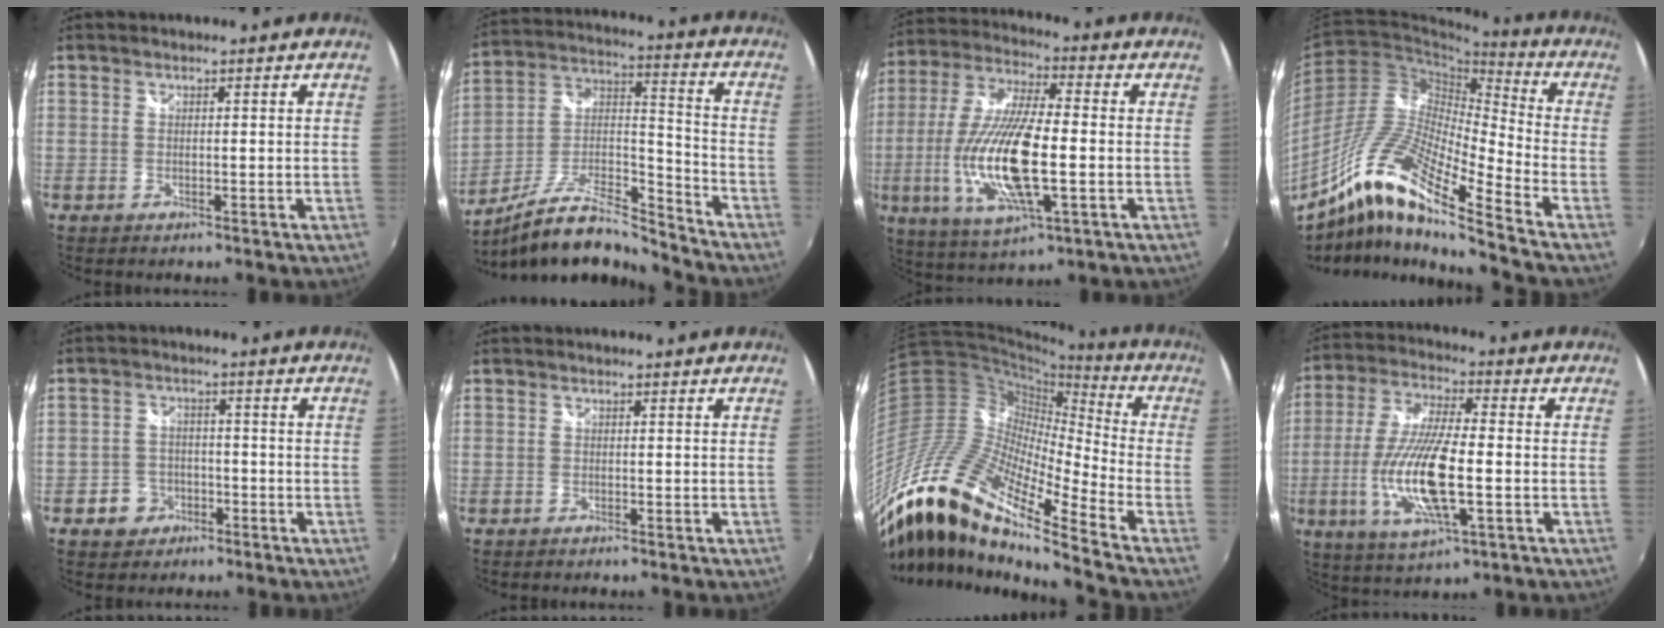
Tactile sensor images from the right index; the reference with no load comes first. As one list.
[{"total": 13.5, "force": [-11.4, 2.4, 6.8], "torque": [-0.135, 0.009, -0.211]}, {"total": 18.6, "force": [-3.4, 5.3, 17.5], "torque": [-0.358, -0.016, -0.060]}, {"total": 16.6, "force": [-11.1, 1.2, 12.3], "torque": [-0.222, -0.006, -0.230]}, {"total": 5.1, "force": [-2.8, 4.2, 0.9], "torque": [-0.031, 0.017, -0.042]}, {"total": 0.6, "force": [-0.5, 0.3, 0.0], "torque": [-0.002, 0.001, -0.011]}, {"total": 23.8, "force": [-16.6, 3.1, 16.8], "torque": [-0.276, -0.046, -0.330]}, {"total": 16.1, "force": [-3.3, 4.4, 15.1], "torque": [-0.312, -0.014, -0.063]}]